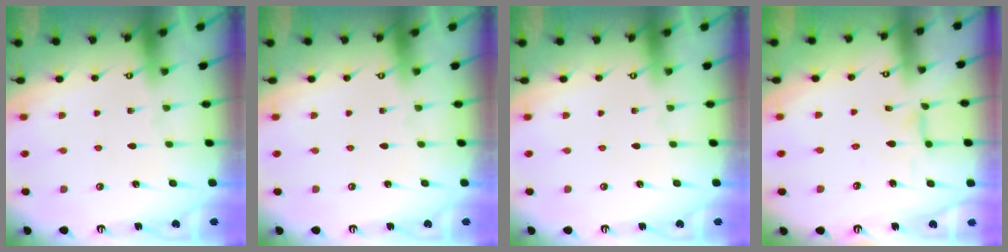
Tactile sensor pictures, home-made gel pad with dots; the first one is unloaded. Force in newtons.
{"total": 0.0}
{"total": 0.0}
{"total": 2.1, "press": 2.0, "slide": 0.4}